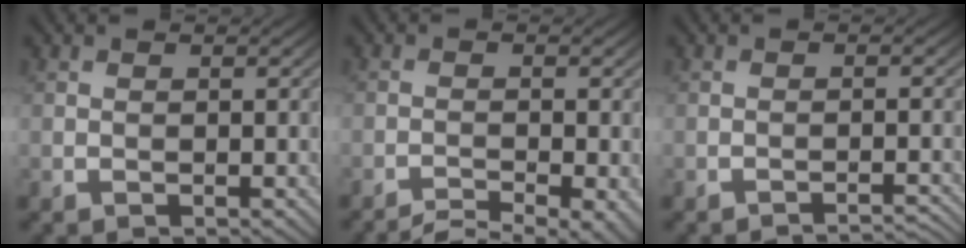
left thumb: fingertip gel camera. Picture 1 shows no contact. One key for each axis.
{"total": 5.5, "fx": -4.3, "fy": 0.9, "fz": 3.3, "tx": -0.052, "ty": -0.007, "tz": -0.076}
{"total": 2.5, "fx": -2.3, "fy": 0.2, "fz": 0.9, "tx": -0.011, "ty": 0.008, "tz": -0.038}